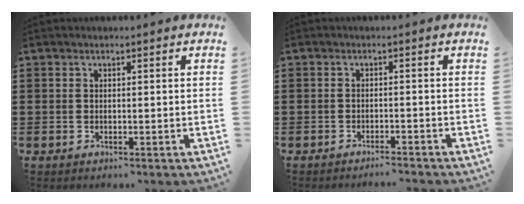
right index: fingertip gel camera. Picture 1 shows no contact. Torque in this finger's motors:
{"motor_torque": [0.26, -0.21, 0.04, -0.01]}